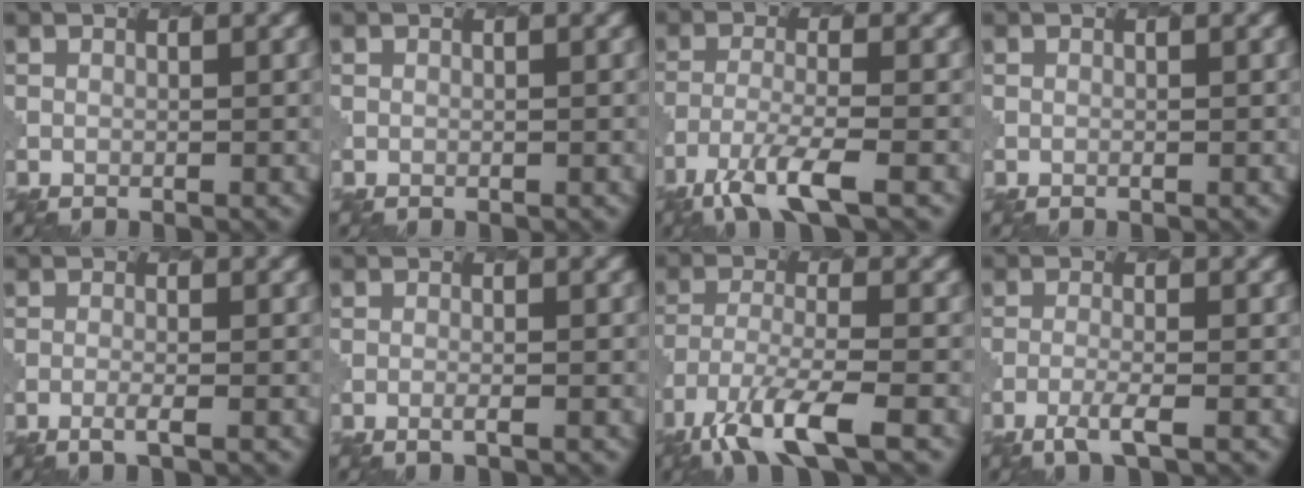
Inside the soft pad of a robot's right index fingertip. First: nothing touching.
{"total": 0.0}
{"total": 5.3, "force": [-3.5, 1.0, 3.8], "torque": [-0.074, -0.010, -0.070]}
{"total": 0.0}
{"total": 1.3, "force": [-0.6, 0.2, 1.1], "torque": [-0.017, 0.002, -0.017]}
{"total": 0.8, "force": [-0.2, 0.2, 0.8], "torque": [-0.011, 0.003, -0.007]}
{"total": 7.2, "force": [-4.6, 1.8, 5.3], "torque": [-0.104, -0.012, -0.089]}
{"total": 2.3, "force": [-1.4, 0.3, 1.8], "torque": [-0.033, -0.001, -0.037]}